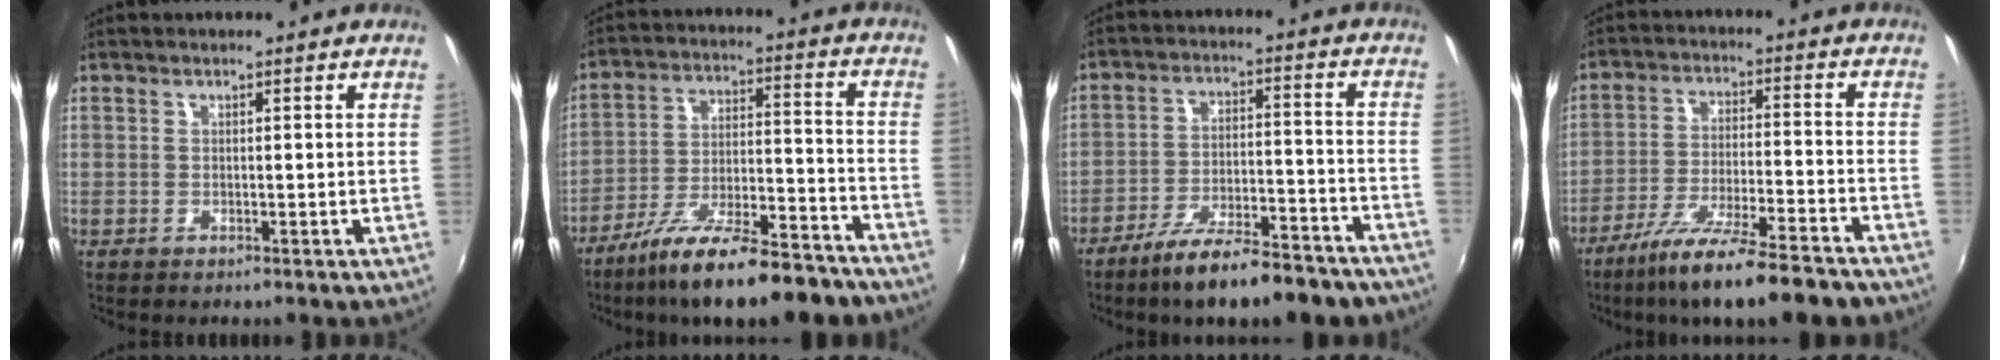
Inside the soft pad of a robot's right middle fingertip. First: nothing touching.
{"total": 21.4, "force": [-17.3, 4.6, 11.6], "torque": [-0.200, -0.026, -0.255]}
{"total": 18.0, "force": [-14.8, 4.5, 9.2], "torque": [-0.155, -0.007, -0.208]}
{"total": 17.8, "force": [-14.2, 2.3, 10.5], "torque": [-0.191, -0.038, -0.221]}